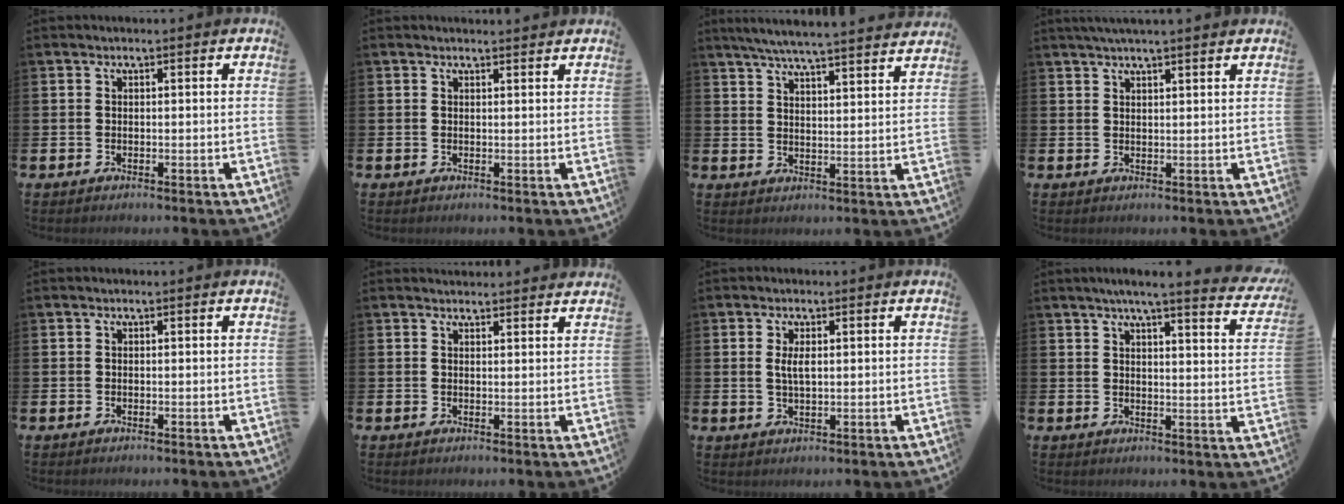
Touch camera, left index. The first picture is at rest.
{"total": 0.9, "force": [0.9, 0.1, 0.1], "torque": [0.006, -0.003, 0.015]}
{"total": 6.3, "force": [6.0, -0.2, 1.8], "torque": [-0.045, -0.039, 0.104]}
{"total": 2.8, "force": [2.6, -0.1, 1.0], "torque": [-0.023, -0.004, 0.047]}
{"total": 0.0}
{"total": 1.9, "force": [1.9, 0.2, -0.1], "torque": [0.013, -0.012, 0.032]}
{"total": 3.0, "force": [0.5, 1.9, 2.2], "torque": [-0.027, 0.002, 0.004]}
{"total": 5.2, "force": [4.7, -0.1, 2.2], "torque": [-0.044, -0.030, 0.076]}